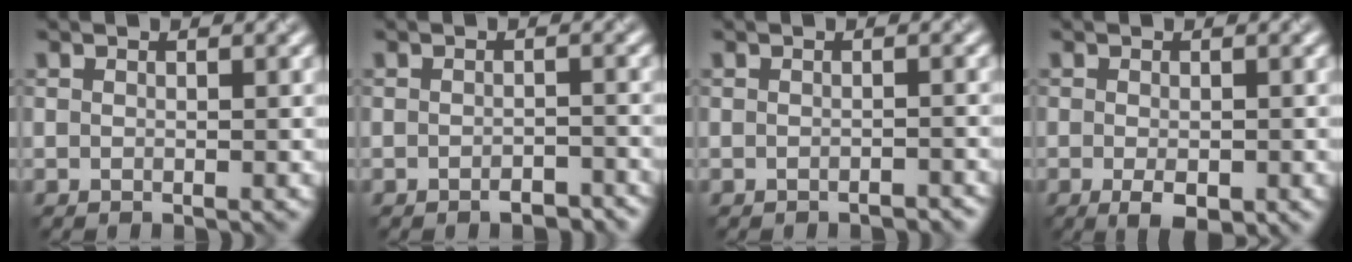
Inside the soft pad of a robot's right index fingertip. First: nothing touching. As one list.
[{"total": 1.8, "force": [-1.4, 0.7, 0.9], "torque": [-0.012, 0.003, -0.020]}, {"total": 0.9, "force": [-0.8, 0.2, 0.2], "torque": [-0.002, 0.002, -0.010]}, {"total": 2.8, "force": [-1.1, 1.1, 2.3], "torque": [-0.037, -0.008, -0.013]}]